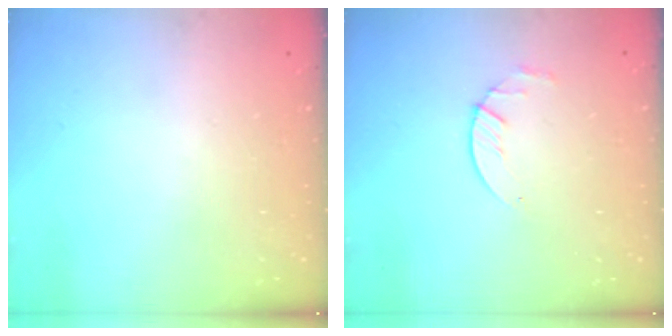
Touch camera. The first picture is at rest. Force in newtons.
{"total": 2.9, "press": 2.9, "slide": 0.4}